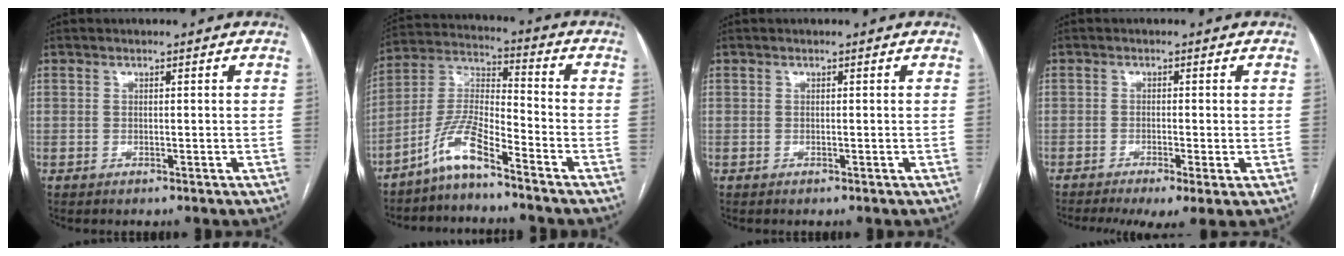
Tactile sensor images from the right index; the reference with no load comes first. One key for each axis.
{"total": 8.4, "fx": -6.2, "fy": 0.9, "fz": 5.6, "tx": -0.127, "ty": 0.004, "tz": -0.128}
{"total": 0.0}
{"total": 7.0, "fx": -4.0, "fy": 1.3, "fz": 5.6, "tx": -0.092, "ty": -0.015, "tz": -0.069}